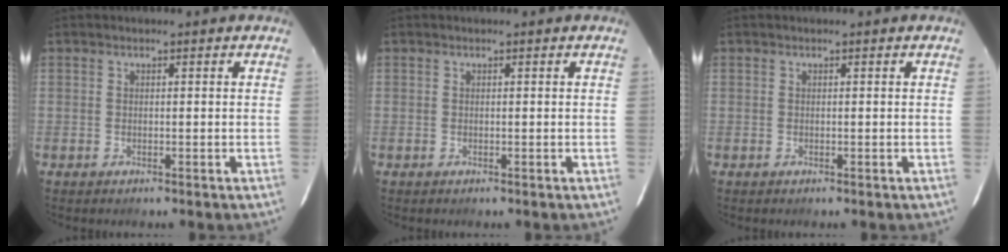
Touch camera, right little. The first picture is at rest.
{"total": 0.0}
{"total": 0.0}